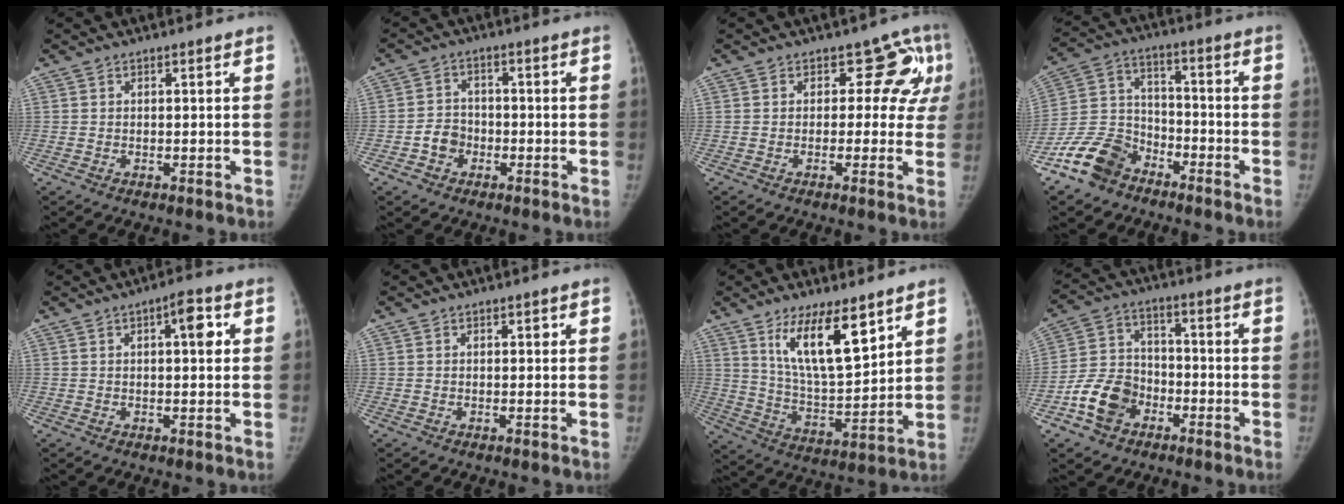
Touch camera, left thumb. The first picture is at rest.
{"total": 4.6, "force": [-1.9, 3.9, 1.5], "torque": [-0.009, 0.019, -0.039]}
{"total": 7.1, "force": [2.1, 5.6, 4.0], "torque": [0.014, 0.004, 0.011]}
{"total": 11.7, "force": [-8.2, 7.2, 4.0], "torque": [-0.069, 0.058, -0.165]}
{"total": 5.0, "force": [1.3, 1.6, 4.5], "torque": [-0.057, 0.005, 0.015]}
{"total": 0.7, "force": [0.2, 0.4, 0.5], "torque": [-0.002, 0.001, 0.003]}
{"total": 13.9, "force": [8.0, 4.4, 10.5], "torque": [-0.158, -0.054, 0.152]}
{"total": 10.5, "force": [-5.1, 7.8, 4.9], "torque": [-0.074, 0.034, -0.099]}